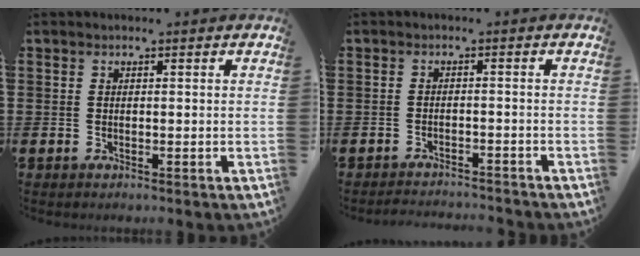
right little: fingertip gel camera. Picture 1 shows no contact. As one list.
[{"total": 1.9, "force": [-1.9, -0.1, -0.1], "torque": [-0.003, 0.004, -0.040]}]